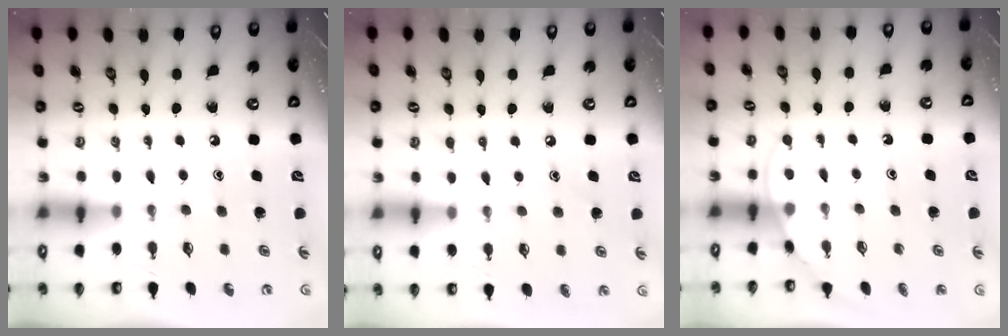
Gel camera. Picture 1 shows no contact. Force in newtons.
{"total": 5.2, "press": 5.1, "slide": 0.5}
{"total": 4.6, "press": 4.6, "slide": 0.3}